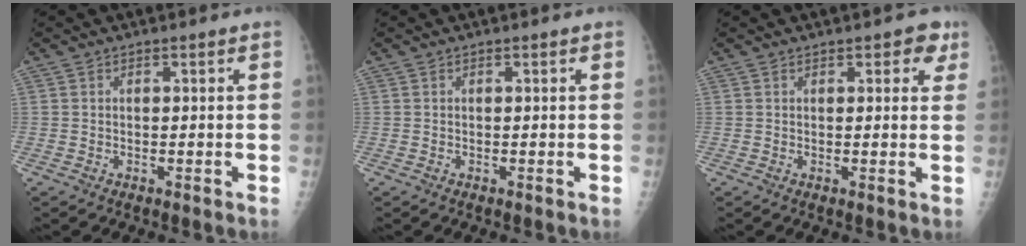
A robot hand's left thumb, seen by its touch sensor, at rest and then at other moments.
{"total": 0.0}
{"total": 3.6, "force": [2.0, 2.0, 2.2], "torque": [0.003, -0.003, 0.017]}